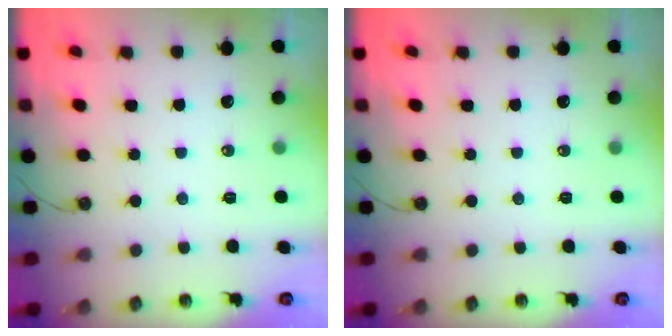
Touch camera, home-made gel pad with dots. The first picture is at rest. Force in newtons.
{"total": 0.0}